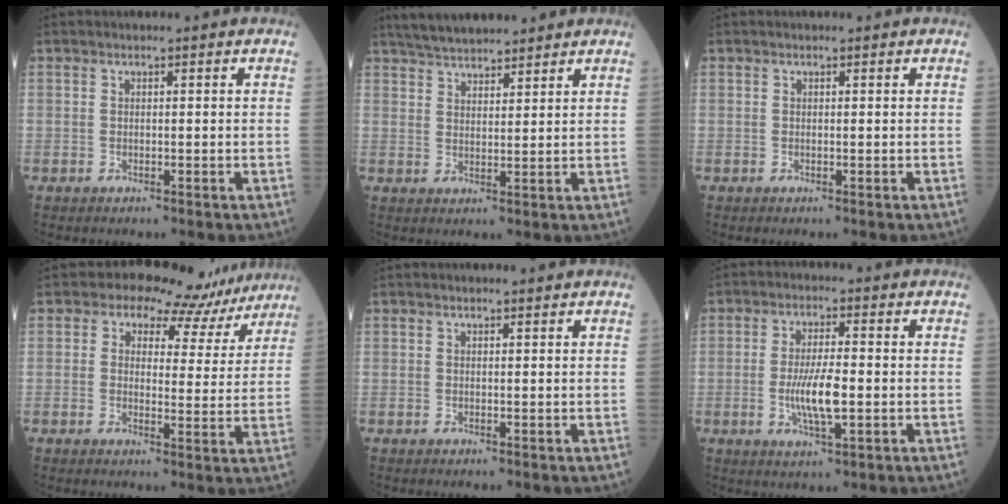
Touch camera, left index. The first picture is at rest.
{"total": 9.1, "force": [8.2, 2.0, 3.4], "torque": [-0.049, 0.025, 0.135]}
{"total": 0.0}
{"total": 10.3, "force": [8.4, 5.5, 2.3], "torque": [0.001, 0.009, 0.075]}
{"total": 1.3, "force": [1.3, 0.1, 0.4], "torque": [-0.001, 0.009, 0.019]}
{"total": 6.4, "force": [-1.1, 1.2, 6.2], "torque": [-0.119, -0.008, -0.020]}